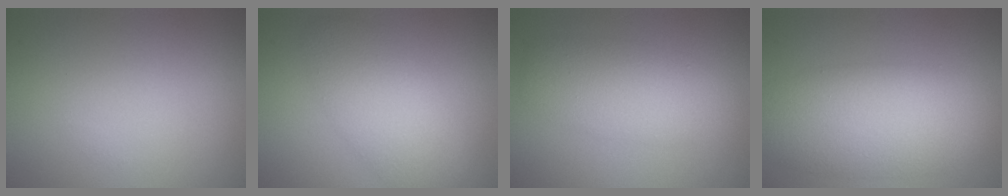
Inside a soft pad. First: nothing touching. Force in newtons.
{"total": 4.9, "press": 4.9, "slide": 0.3}
{"total": 4.5, "press": 4.5, "slide": 0.1}
{"total": 7.6, "press": 7.6, "slide": 0.5}